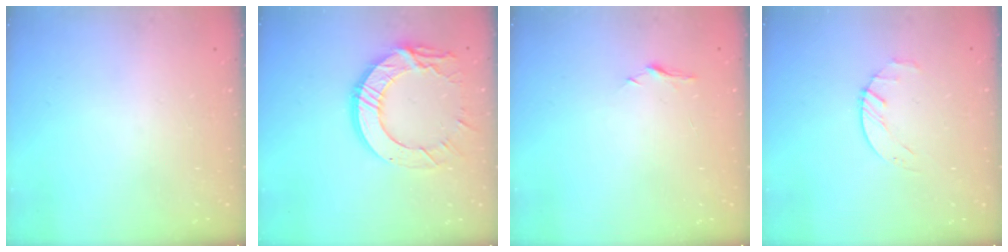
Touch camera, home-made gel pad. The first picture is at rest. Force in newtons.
{"total": 15.0, "press": 14.9, "slide": 1.5}
{"total": 5.0, "press": 5.0, "slide": 0.6}
{"total": 2.7, "press": 2.6, "slide": 0.3}